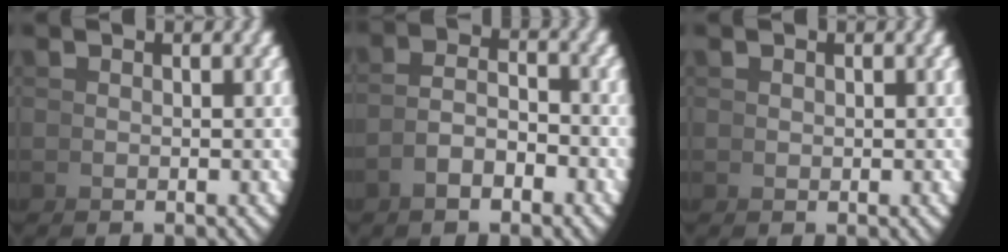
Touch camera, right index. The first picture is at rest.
{"total": 2.8, "force": [-1.1, 1.2, 2.2], "torque": [-0.032, -0.003, -0.020]}
{"total": 0.6, "force": [0.6, -0.1, 0.0], "torque": [-0.004, -0.002, 0.014]}